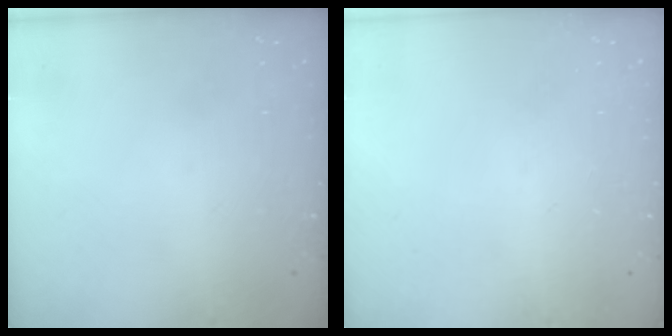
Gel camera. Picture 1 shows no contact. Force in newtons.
{"total": 0.0}